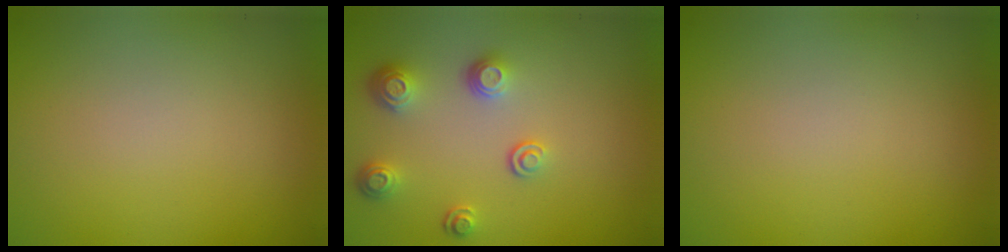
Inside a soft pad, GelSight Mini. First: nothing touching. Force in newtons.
{"total": 3.2, "press": 2.5, "slide": 1.9}
{"total": 0.0}